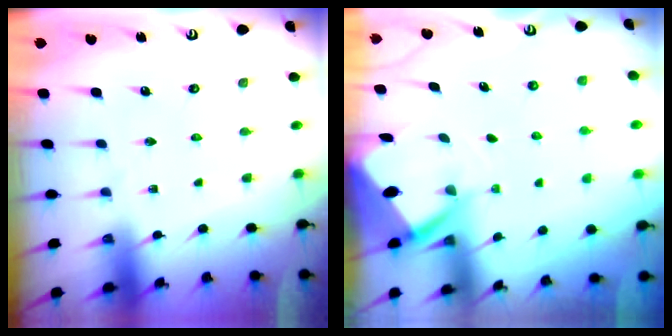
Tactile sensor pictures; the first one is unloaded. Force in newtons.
{"total": 3.7, "press": 3.7, "slide": 0.3}